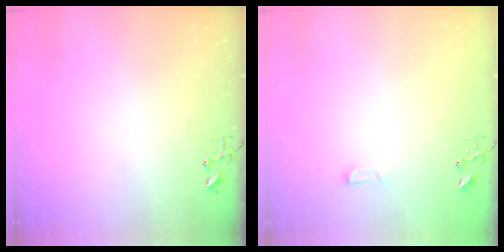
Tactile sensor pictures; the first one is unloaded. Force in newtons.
{"total": 4.6, "press": 4.5, "slide": 0.6}